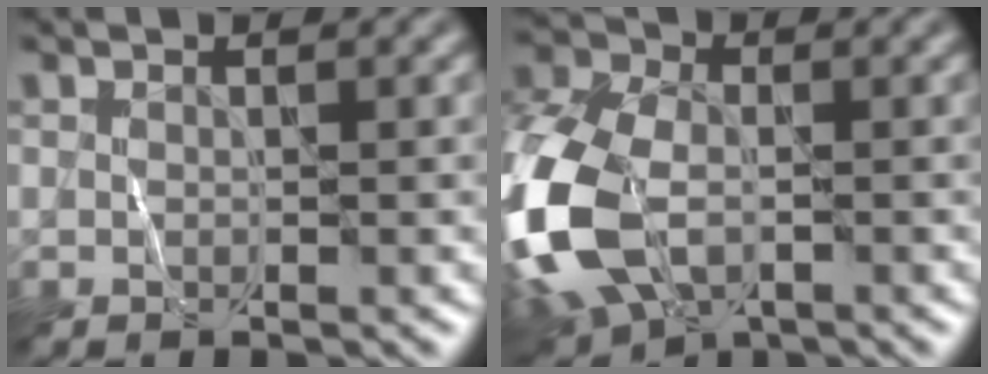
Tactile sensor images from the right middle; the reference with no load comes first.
{"total": 13.9, "force": [-4.5, 8.3, 10.1], "torque": [-0.251, -0.027, -0.092]}